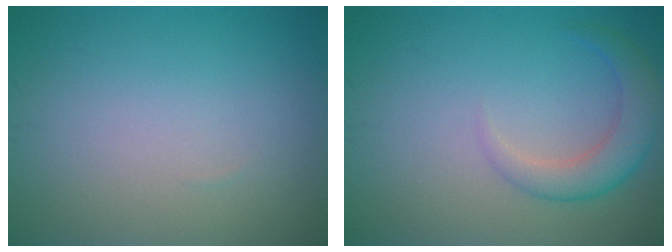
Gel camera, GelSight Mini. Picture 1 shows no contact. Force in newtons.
{"total": 3.5, "press": 3.5, "slide": 0.2}